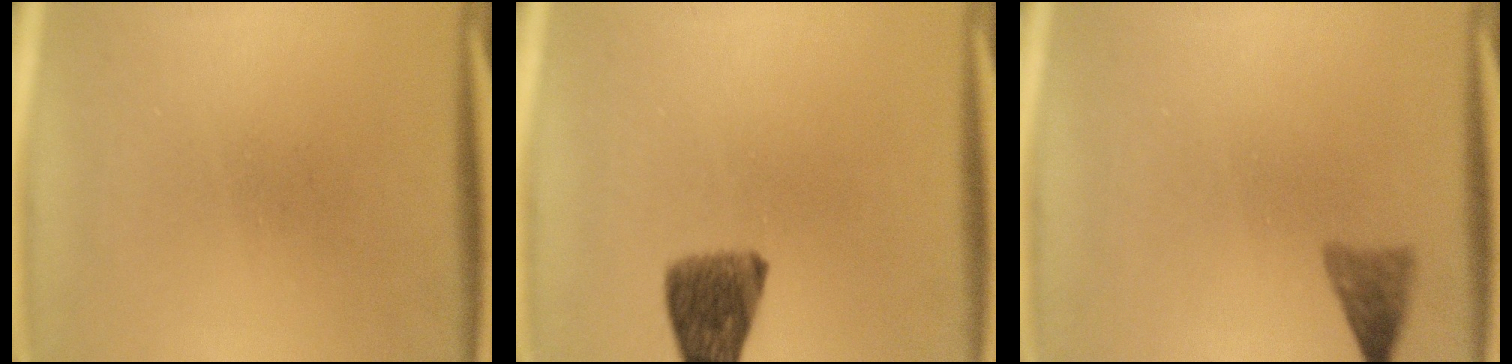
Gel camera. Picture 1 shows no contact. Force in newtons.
{"total": 7.4}
{"total": 2.4}